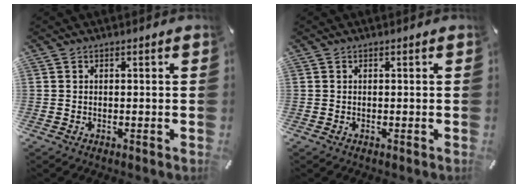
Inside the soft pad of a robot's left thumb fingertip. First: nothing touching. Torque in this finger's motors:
{"motor_torque": [-0.13, -0.07, 0.04, 0.00, -0.01]}